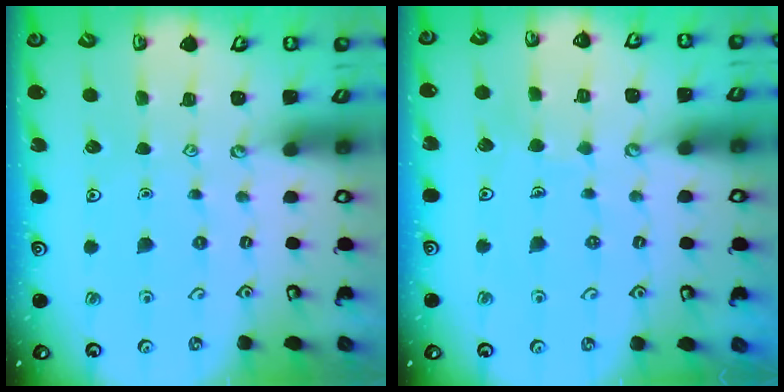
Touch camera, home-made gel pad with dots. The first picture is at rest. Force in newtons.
{"total": 3.9, "press": 3.9, "slide": 0.2}